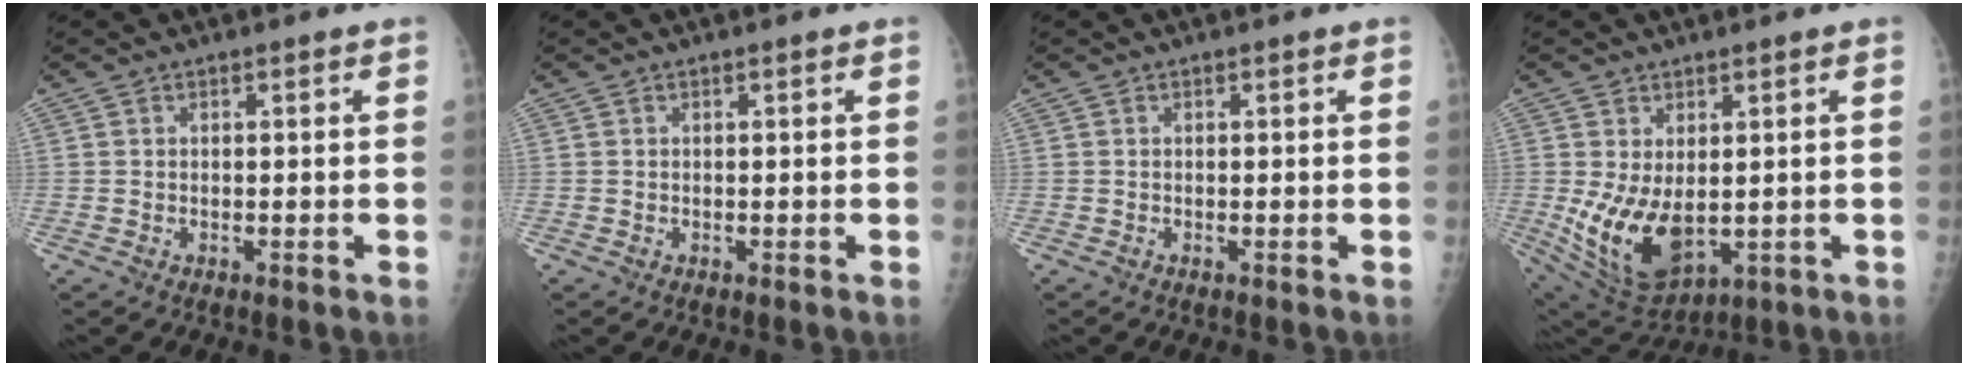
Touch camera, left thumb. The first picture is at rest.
{"total": 0.0}
{"total": 0.0}
{"total": 12.1, "force": [-0.5, 7.2, 9.7], "torque": [-0.166, -0.019, 0.021]}